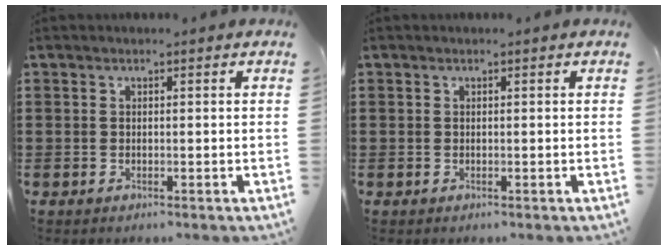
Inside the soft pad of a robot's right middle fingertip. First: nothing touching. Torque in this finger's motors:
{"motor_torque": [0.00, 0.00, 0.04, -0.01]}